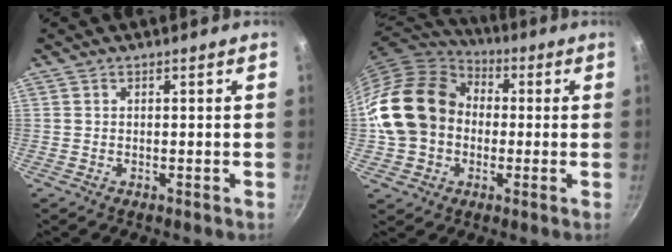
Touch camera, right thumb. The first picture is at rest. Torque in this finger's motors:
{"motor_torque": [2.12, 2.89, 1.23, -0.93, 0.28]}